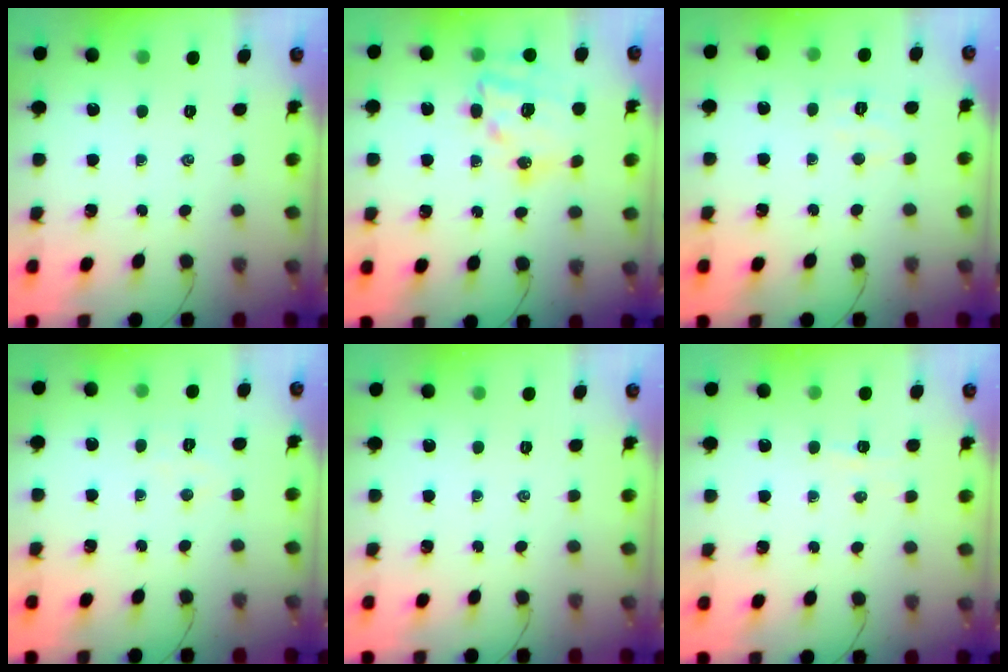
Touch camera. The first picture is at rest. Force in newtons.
{"total": 17.6, "press": 17.2, "slide": 3.7}
{"total": 4.7, "press": 4.5, "slide": 1.1}
{"total": 4.1, "press": 4.0, "slide": 0.9}
{"total": 0.0}
{"total": 2.8, "press": 2.7, "slide": 0.7}